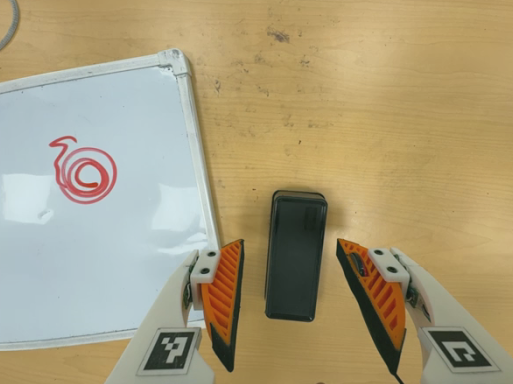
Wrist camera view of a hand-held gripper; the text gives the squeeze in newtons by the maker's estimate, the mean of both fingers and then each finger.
{"total": 0.0}